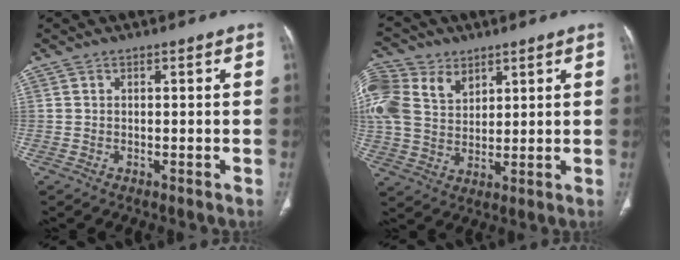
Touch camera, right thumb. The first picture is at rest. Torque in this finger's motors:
{"motor_torque": [-0.06, 0.00, 0.93, 0.36, 0.17]}